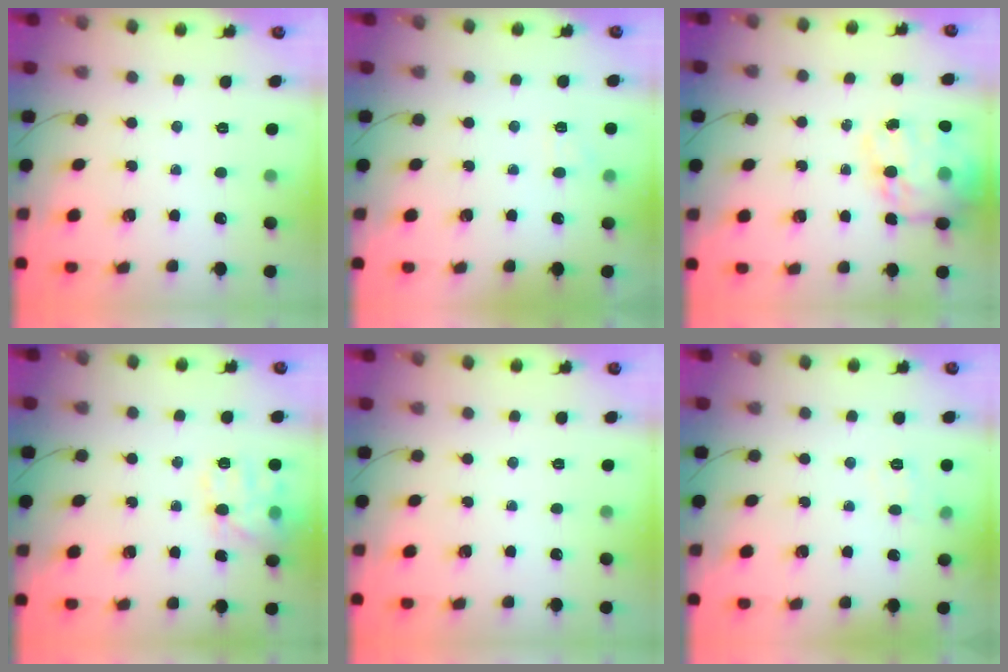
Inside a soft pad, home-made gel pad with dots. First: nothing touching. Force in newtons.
{"total": 4.5, "press": 4.3, "slide": 1.3}
{"total": 19.2, "press": 18.7, "slide": 4.6}
{"total": 13.0, "press": 13.0, "slide": 0.1}
{"total": 0.0}
{"total": 4.4, "press": 4.1, "slide": 1.6}